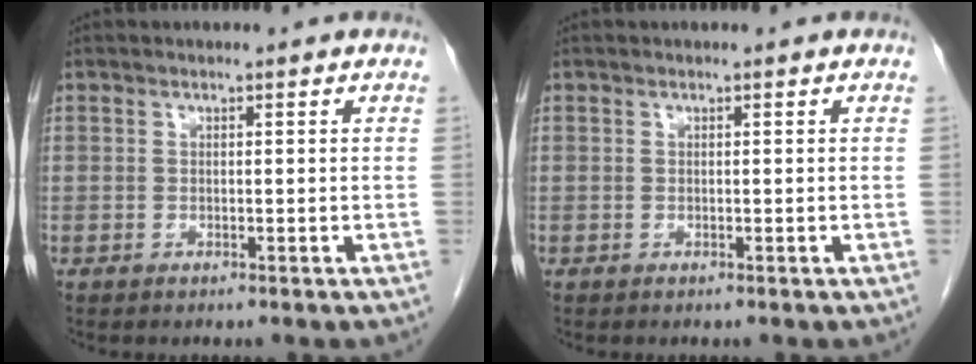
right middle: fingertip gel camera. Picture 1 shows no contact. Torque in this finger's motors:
{"motor_torque": [0.00, 0.00, 0.00, 0.00]}